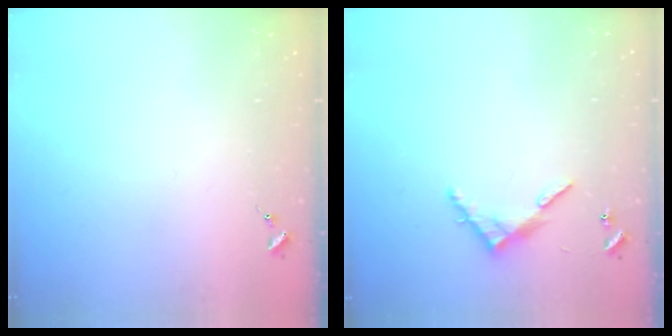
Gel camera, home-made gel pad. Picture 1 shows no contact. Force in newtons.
{"total": 6.9, "press": 6.9, "slide": 0.5}